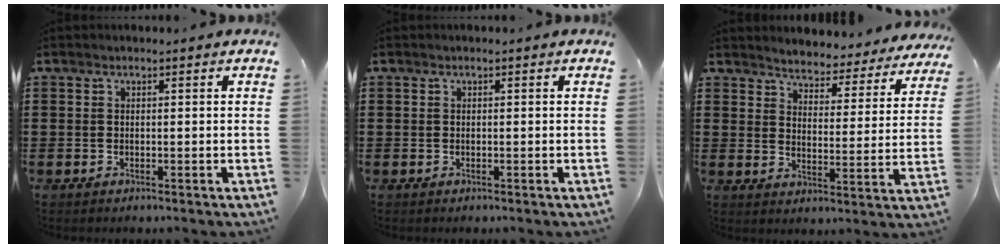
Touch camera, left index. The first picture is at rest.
{"total": 0.0}
{"total": 3.8, "force": [3.7, 0.1, -0.2], "torque": [-0.022, -0.036, 0.059]}